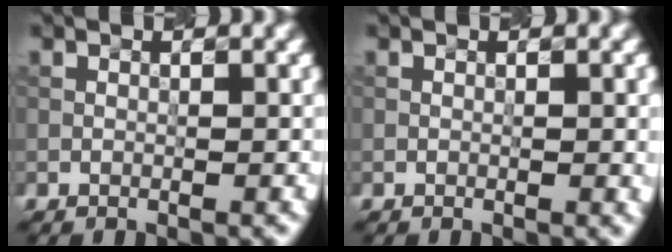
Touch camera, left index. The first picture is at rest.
{"total": 1.5, "force": [-0.1, 0.5, 1.5], "torque": [-0.013, 0.005, -0.001]}